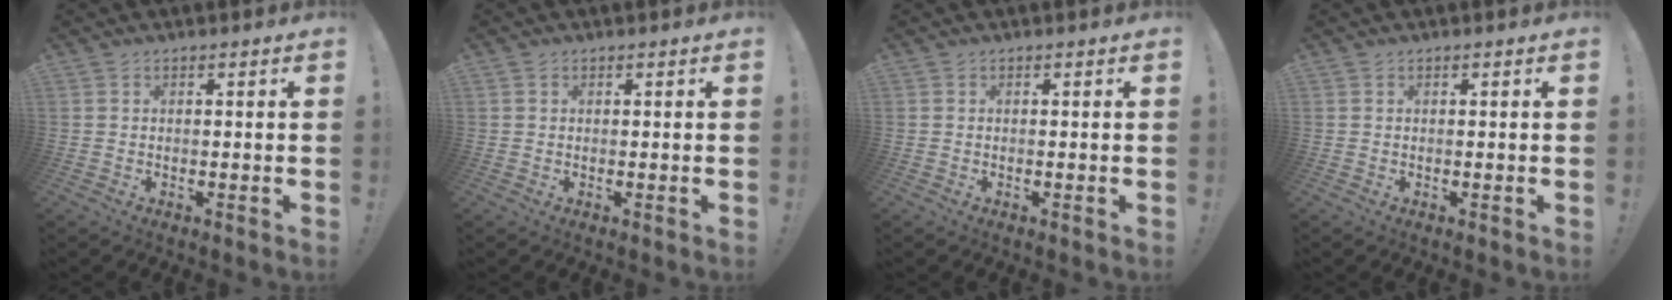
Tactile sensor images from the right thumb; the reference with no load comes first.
{"total": 0.5, "force": [0.3, 0.5, 0.0], "torque": [0.007, -0.002, 0.004]}
{"total": 0.0}
{"total": 0.0}